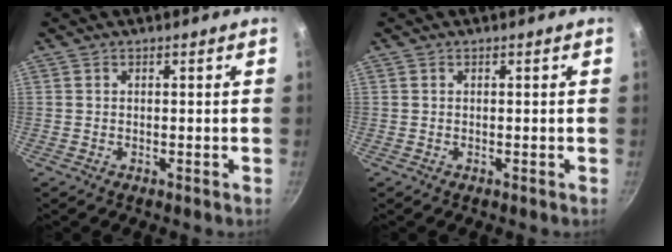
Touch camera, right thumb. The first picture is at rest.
{"total": 0.0}